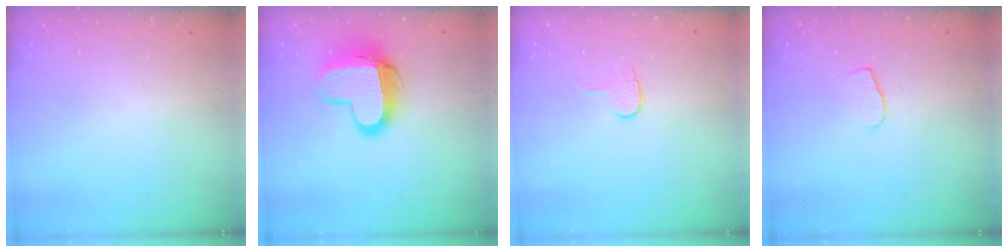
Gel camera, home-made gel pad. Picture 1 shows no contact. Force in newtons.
{"total": 13.0, "press": 13.0, "slide": 1.2}
{"total": 6.2, "press": 6.2, "slide": 0.5}
{"total": 5.4, "press": 5.4, "slide": 0.5}